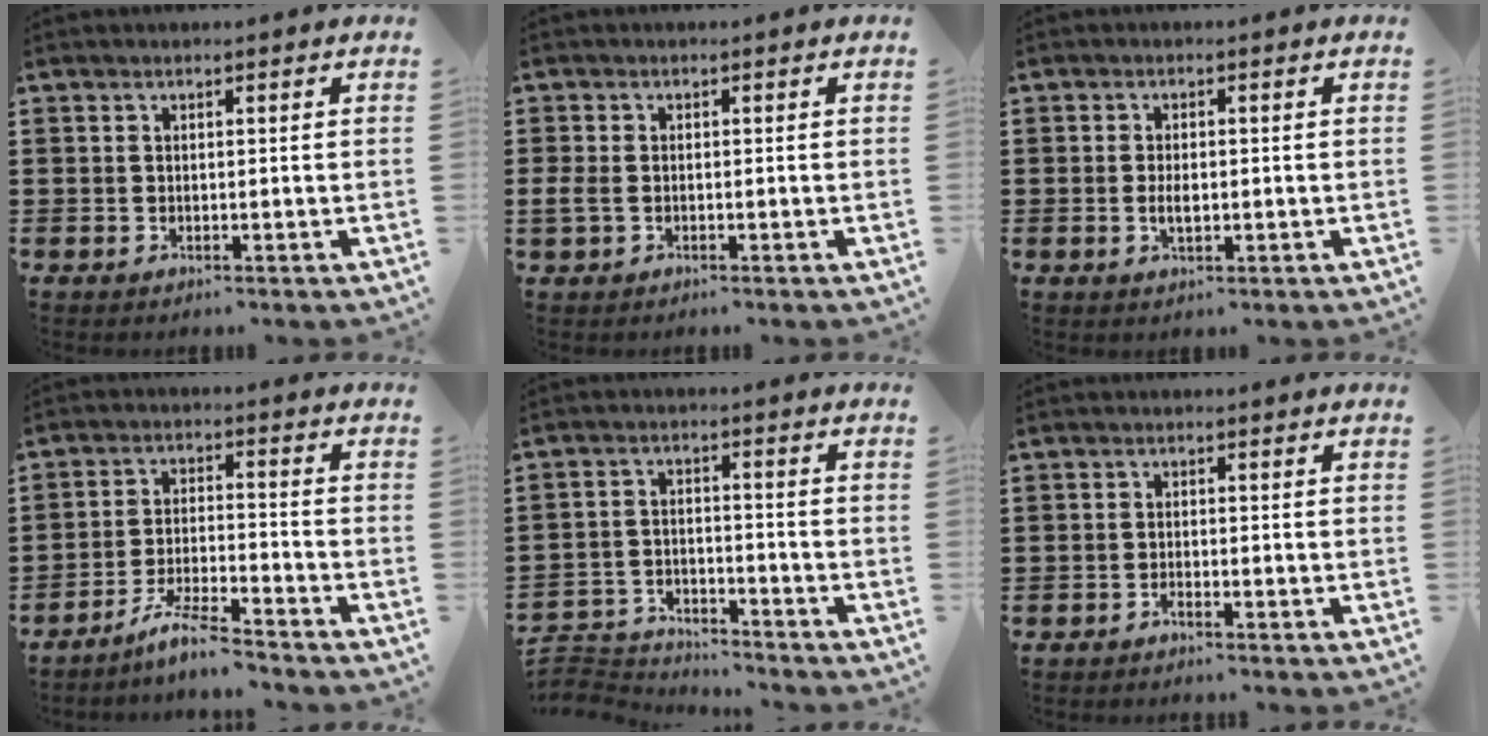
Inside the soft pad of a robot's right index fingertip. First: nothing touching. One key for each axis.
{"total": 1.7, "fx": -0.6, "fy": 1.1, "fz": 1.2, "tx": -0.041, "ty": -0.008, "tz": -0.014}
{"total": 2.4, "fx": -0.3, "fy": 1.1, "fz": 2.1, "tx": -0.040, "ty": 0.002, "tz": -0.005}
{"total": 6.2, "fx": -5.5, "fy": 0.0, "fz": 2.8, "tx": -0.067, "ty": -0.009, "tz": -0.108}
{"total": 4.0, "fx": -3.9, "fy": 0.6, "fz": -0.1, "tx": -0.021, "ty": -0.003, "tz": -0.088}
{"total": 1.2, "fx": -1.1, "fy": -0.1, "fz": 0.2, "tx": -0.008, "ty": -0.001, "tz": -0.022}